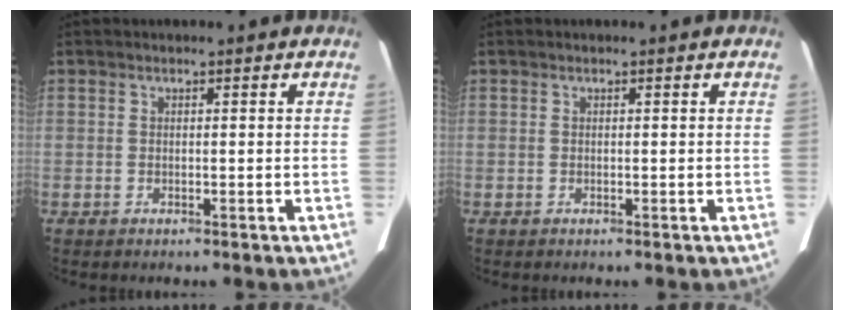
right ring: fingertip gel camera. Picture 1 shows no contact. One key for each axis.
{"total": 0.0}